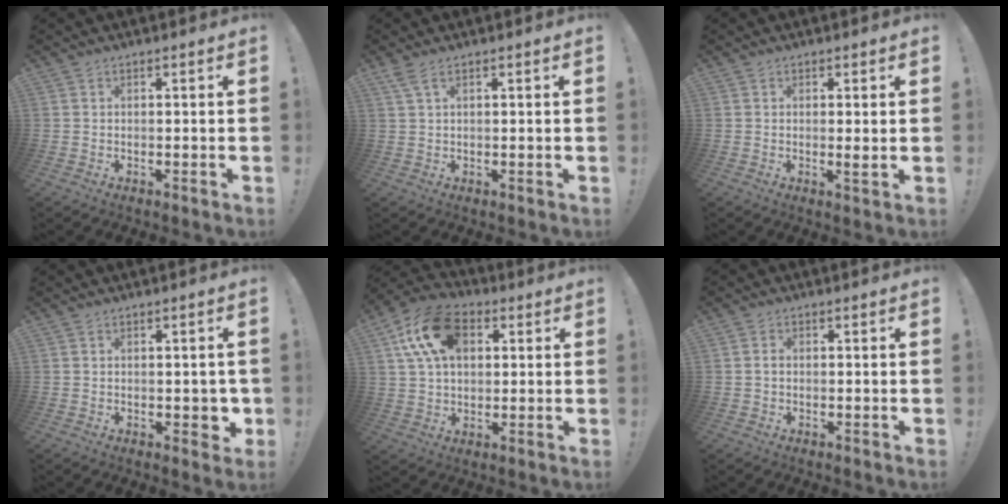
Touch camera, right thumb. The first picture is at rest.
{"total": 2.6, "force": [1.4, 0.8, 2.1], "torque": [-0.044, -0.002, 0.027]}
{"total": 1.7, "force": [0.4, -0.2, 1.7], "torque": [-0.022, -0.008, 0.003]}
{"total": 3.6, "force": [-0.5, 2.4, 2.6], "torque": [-0.031, 0.008, -0.006]}
{"total": 16.9, "force": [5.6, 11.3, 11.2], "torque": [-0.182, -0.003, 0.106]}
{"total": 1.2, "force": [-0.1, 1.0, 0.7], "torque": [-0.016, 0.005, -0.001]}